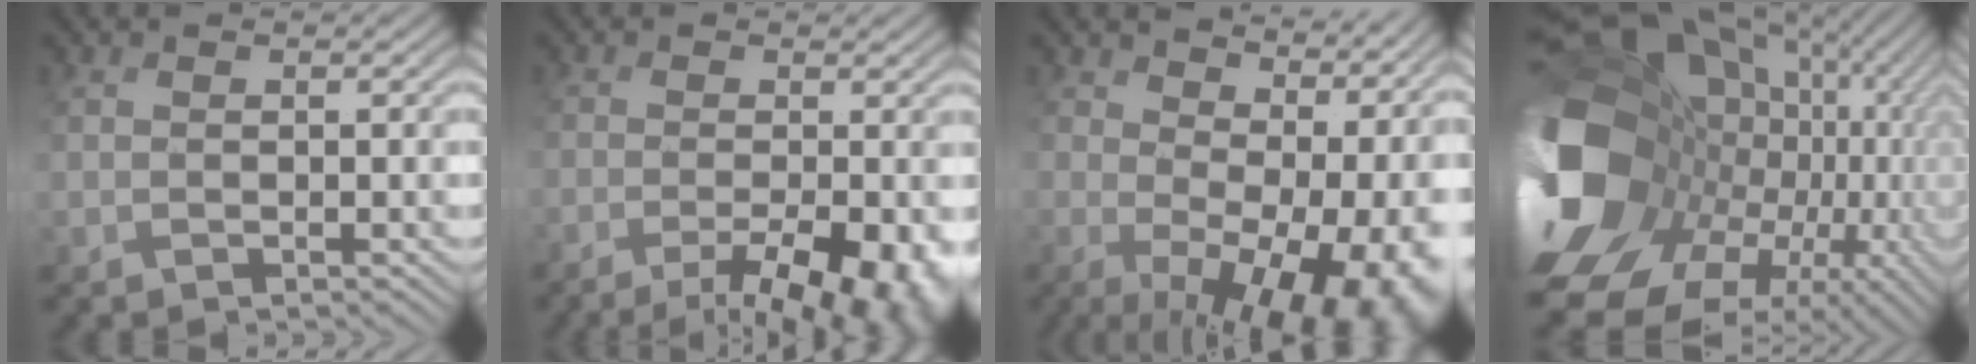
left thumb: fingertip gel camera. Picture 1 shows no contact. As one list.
[{"total": 9.8, "force": [-5.0, 3.3, 7.7], "torque": [-0.124, -0.011, -0.072]}, {"total": 16.5, "force": [1.2, 9.8, 13.2], "torque": [-0.150, -0.022, 0.058]}, {"total": 21.9, "force": [-2.8, 17.3, 13.1], "torque": [-0.301, -0.066, -0.024]}]